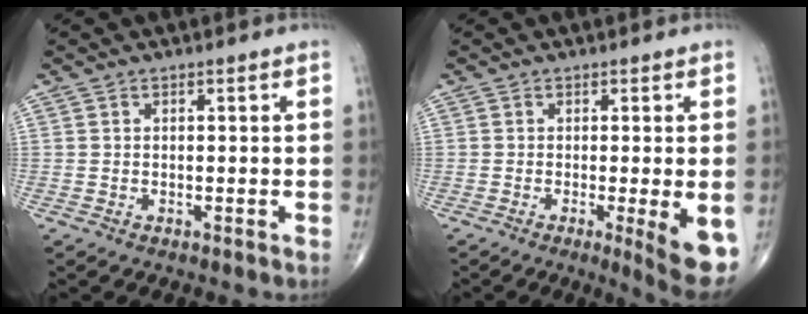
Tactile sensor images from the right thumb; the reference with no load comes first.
{"total": 7.9, "force": [-2.2, 1.2, 7.5], "torque": [-0.101, -0.021, -0.031]}